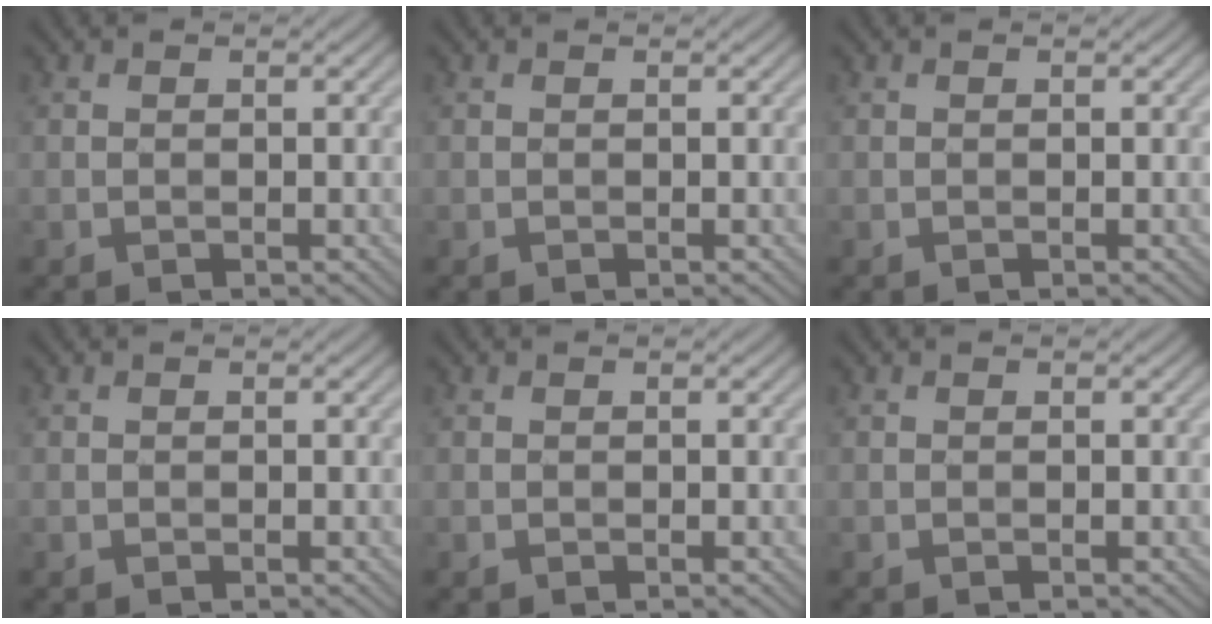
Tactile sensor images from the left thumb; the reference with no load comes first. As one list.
[{"total": 0.0}, {"total": 0.0}, {"total": 0.0}, {"total": 0.0}, {"total": 0.0}]